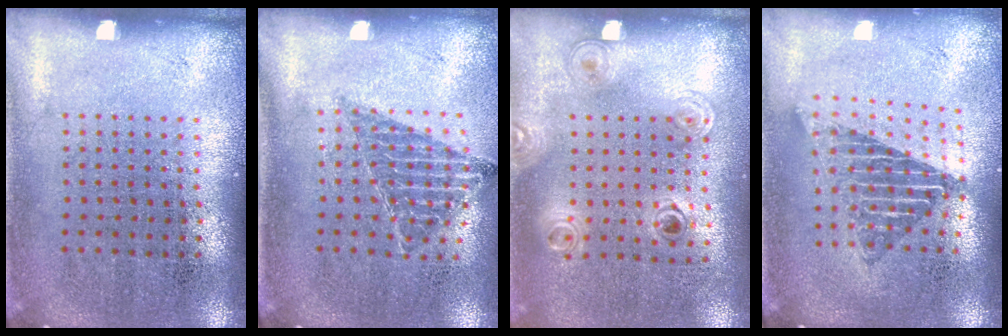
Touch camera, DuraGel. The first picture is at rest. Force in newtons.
{"total": 0.9, "press": 0.8, "slide": 0.2}
{"total": 1.2, "press": 1.0, "slide": 0.6}
{"total": 1.6, "press": 1.4, "slide": 0.9}